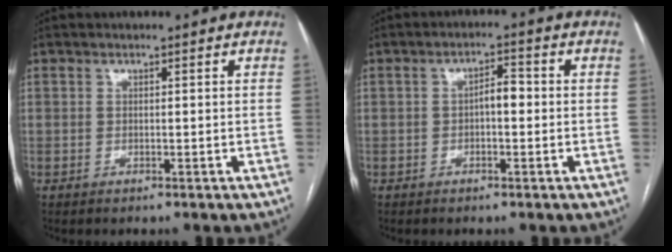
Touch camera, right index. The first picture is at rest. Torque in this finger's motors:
{"motor_torque": [0.59, -0.12, 0.22, 0.06]}